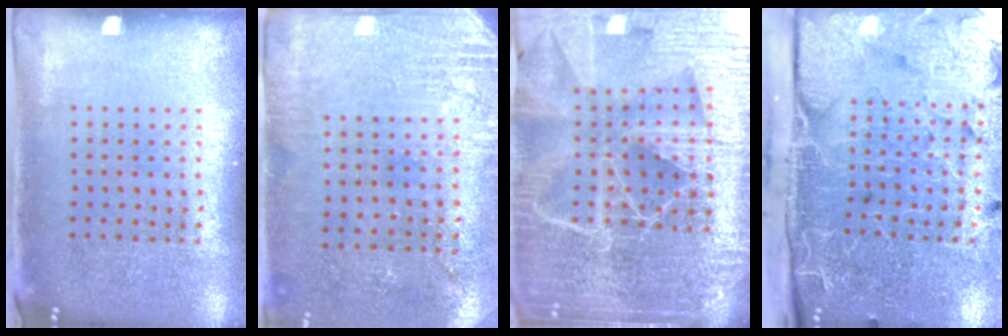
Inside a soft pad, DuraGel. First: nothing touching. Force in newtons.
{"total": 2.8, "press": 2.5, "slide": 1.4}
{"total": 6.2, "press": 5.4, "slide": 3.0}
{"total": 4.8, "press": 3.9, "slide": 2.8}